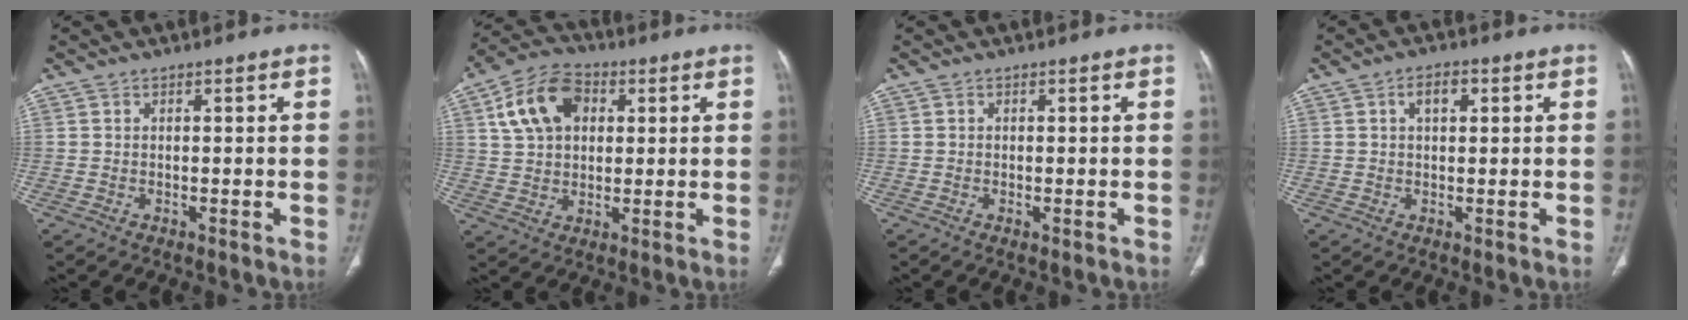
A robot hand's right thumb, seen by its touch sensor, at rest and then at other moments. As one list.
[{"total": 12.5, "force": [3.8, 8.6, 8.2], "torque": [-0.132, 0.012, 0.063]}, {"total": 0.8, "force": [-0.3, 0.3, 0.7], "torque": [-0.014, -0.003, -0.003]}, {"total": 3.4, "force": [1.1, 2.1, 2.5], "torque": [-0.028, 0.009, 0.015]}]